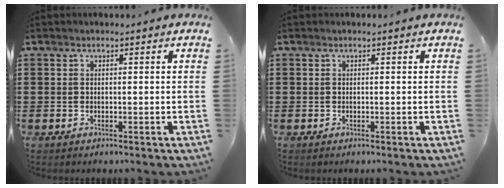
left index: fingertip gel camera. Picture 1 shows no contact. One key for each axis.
{"total": 0.0}